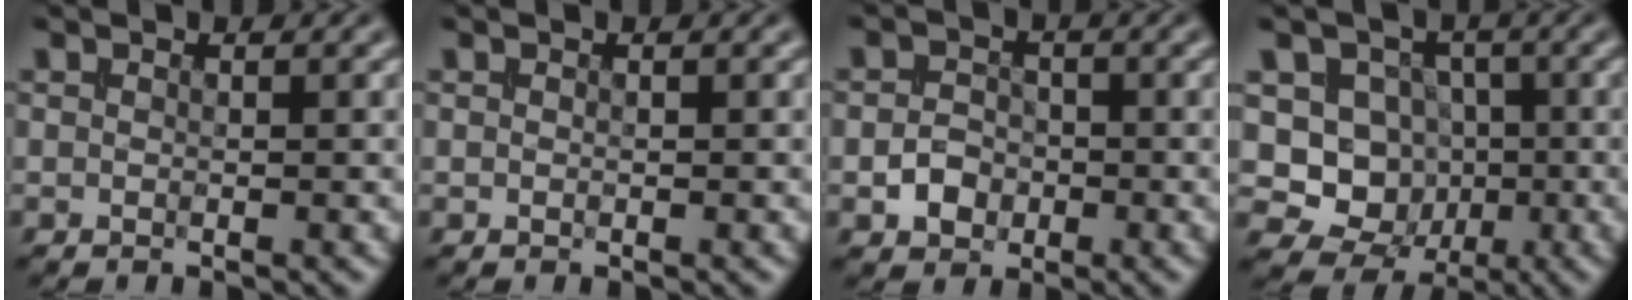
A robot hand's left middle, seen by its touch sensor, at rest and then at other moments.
{"total": 0.0}
{"total": 2.4, "force": [-0.9, 1.9, 1.1], "torque": [-0.012, 0.001, -0.020]}
{"total": 7.1, "force": [-0.2, 6.7, 2.4], "torque": [-0.028, 0.006, -0.028]}